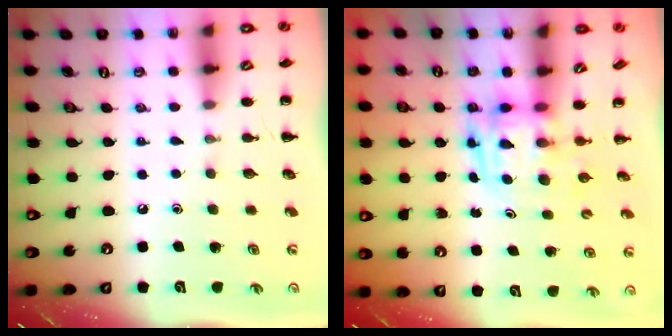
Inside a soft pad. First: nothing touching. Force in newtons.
{"total": 3.7, "press": 3.7, "slide": 0.7}